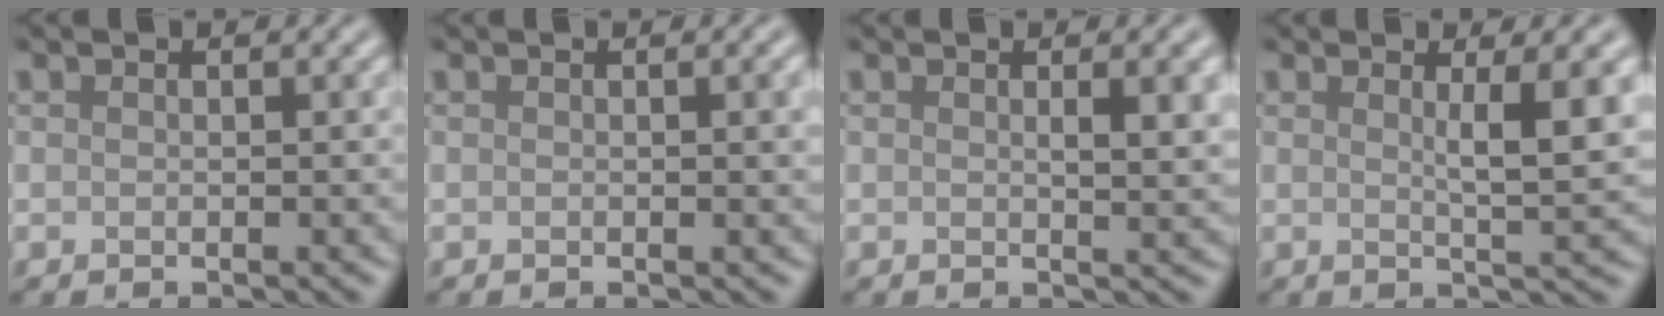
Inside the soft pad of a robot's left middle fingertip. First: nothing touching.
{"total": 1.5, "force": [0.0, 0.3, 1.5], "torque": [-0.010, 0.008, 0.003]}
{"total": 2.7, "force": [0.6, 0.7, 2.6], "torque": [-0.022, 0.006, 0.012]}
{"total": 3.8, "force": [0.8, 0.6, 3.7], "torque": [-0.046, 0.000, 0.016]}